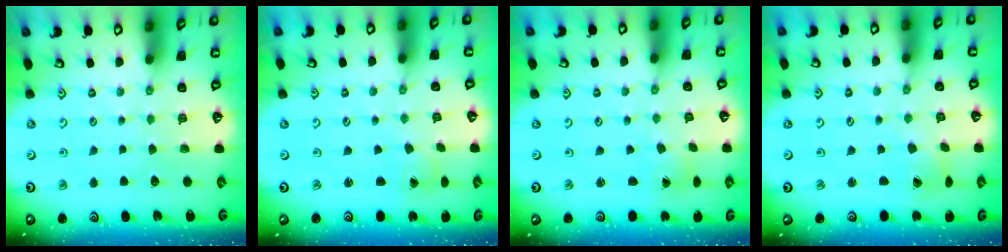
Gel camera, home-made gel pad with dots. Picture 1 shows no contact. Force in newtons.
{"total": 1.5, "press": 1.5, "slide": 0.1}
{"total": 0.7, "press": 0.7, "slide": 0.1}
{"total": 1.6, "press": 1.5, "slide": 0.3}